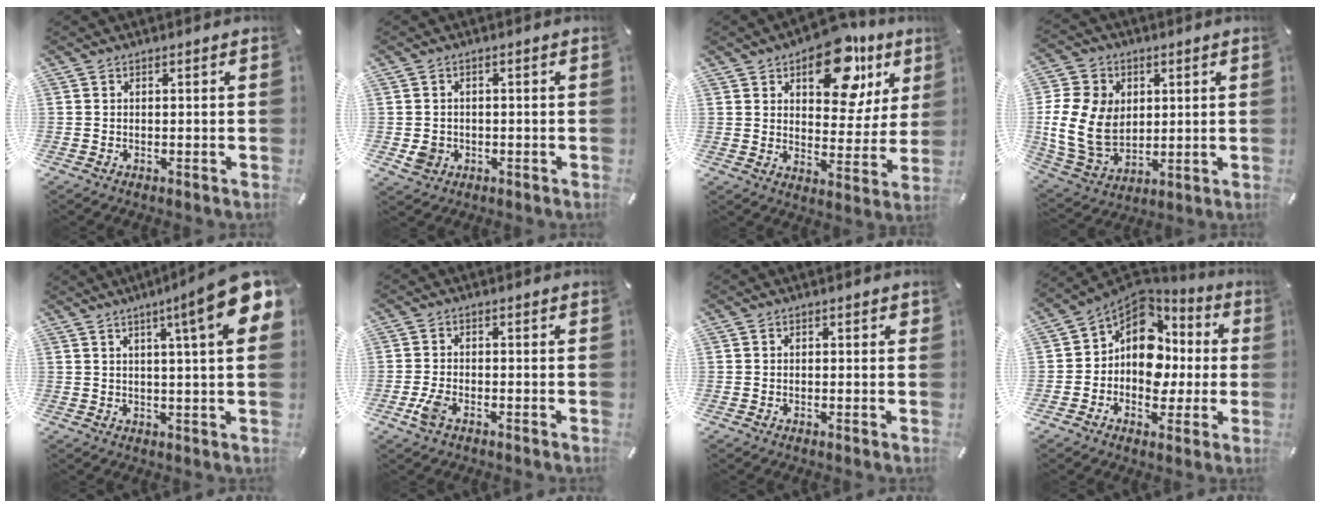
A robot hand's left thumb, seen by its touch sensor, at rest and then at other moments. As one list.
[{"total": 3.6, "force": [-0.9, 3.3, 1.2], "torque": [-0.019, -0.002, -0.017]}, {"total": 17.2, "force": [10.2, 9.5, 10.1], "torque": [-0.131, -0.056, 0.173]}, {"total": 15.8, "force": [0.8, 12.9, 9.1], "torque": [-0.206, -0.001, 0.013]}, {"total": 14.2, "force": [6.4, 1.0, 12.6], "torque": [-0.189, -0.032, 0.092]}, {"total": 3.8, "force": [-1.9, 2.0, 2.7], "torque": [-0.069, -0.002, -0.040]}, {"total": 0.7, "force": [0.0, 0.7, 0.3], "torque": [-0.004, 0.007, -0.001]}, {"total": 11.9, "force": [0.5, 10.2, 6.0], "torque": [-0.108, -0.020, 0.014]}]